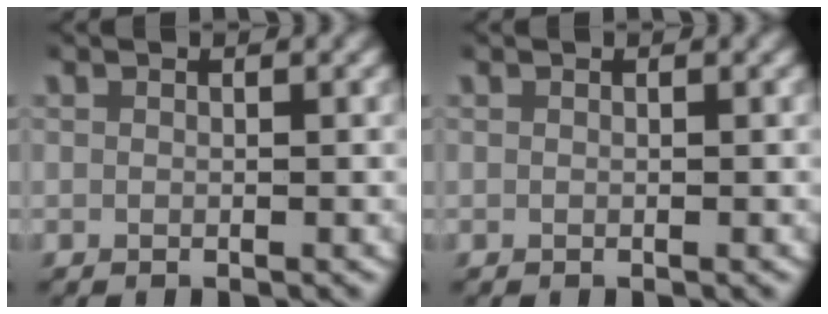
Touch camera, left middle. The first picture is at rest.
{"total": 0.0}